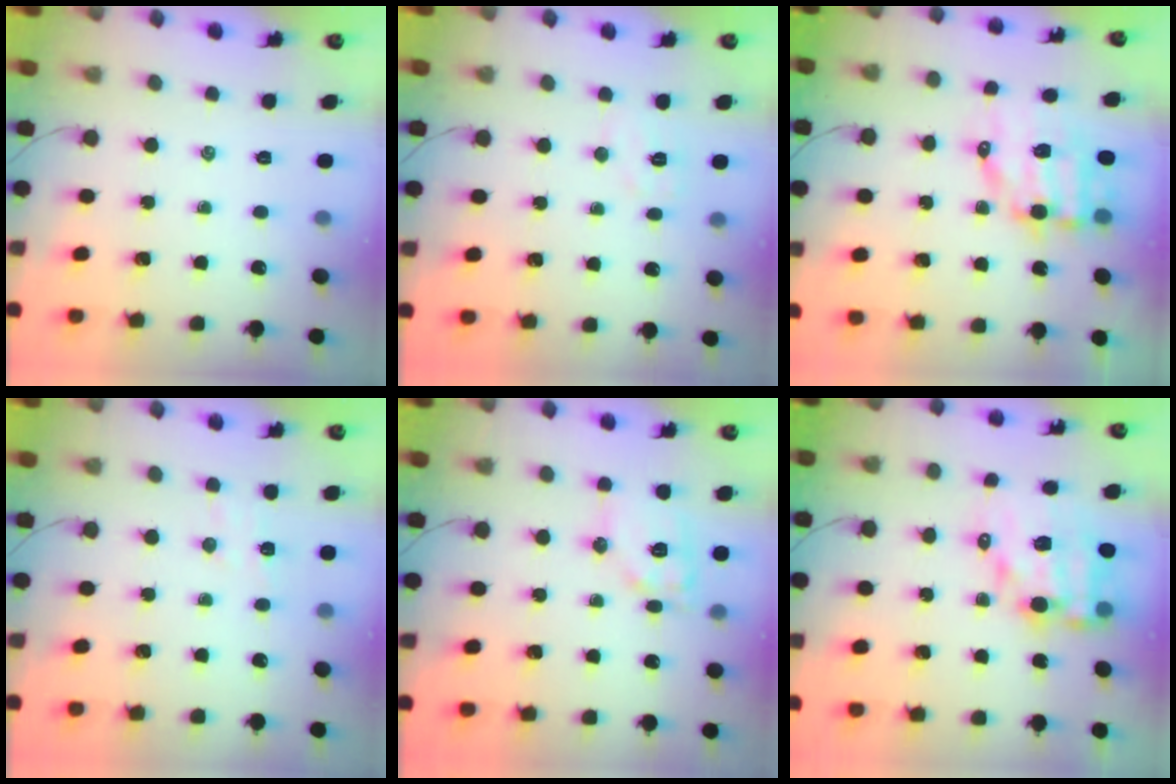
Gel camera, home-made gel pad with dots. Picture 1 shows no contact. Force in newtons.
{"total": 5.7, "press": 5.6, "slide": 1.0}
{"total": 9.4, "press": 9.1, "slide": 2.2}
{"total": 4.5, "press": 4.4, "slide": 0.9}
{"total": 10.7, "press": 10.7, "slide": 0.8}
{"total": 11.7, "press": 11.3, "slide": 2.9}